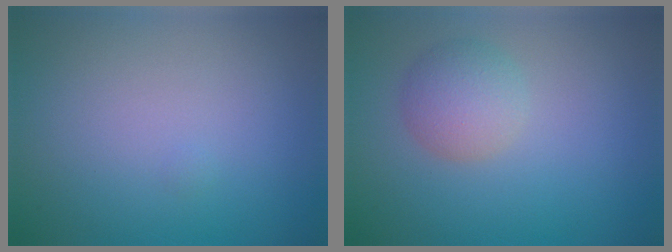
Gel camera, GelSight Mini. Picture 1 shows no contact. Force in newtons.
{"total": 2.7, "press": 2.7, "slide": 0.2}